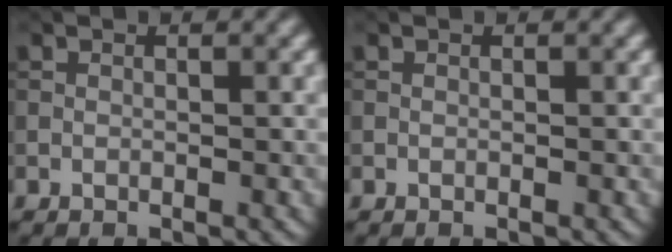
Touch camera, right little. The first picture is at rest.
{"total": 0.0}